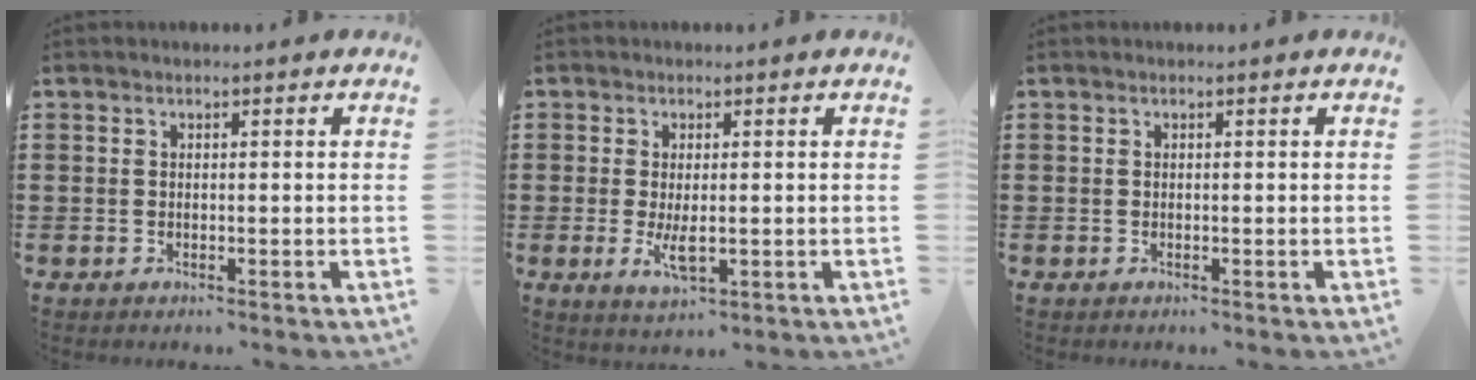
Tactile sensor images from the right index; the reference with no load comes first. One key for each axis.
{"total": 3.5, "fx": -0.3, "fy": 1.3, "fz": 3.2, "tx": -0.063, "ty": -0.001, "tz": -0.007}
{"total": 0.0}